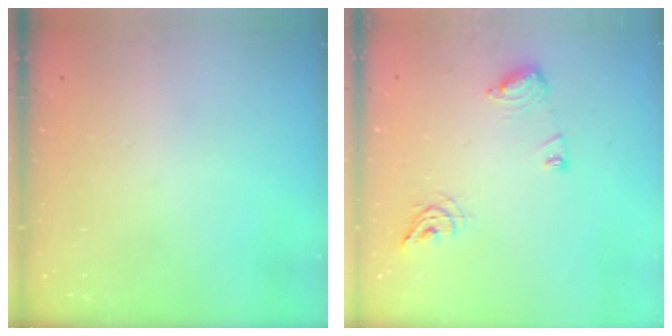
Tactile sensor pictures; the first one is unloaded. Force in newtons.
{"total": 9.0, "press": 9.0, "slide": 0.7}